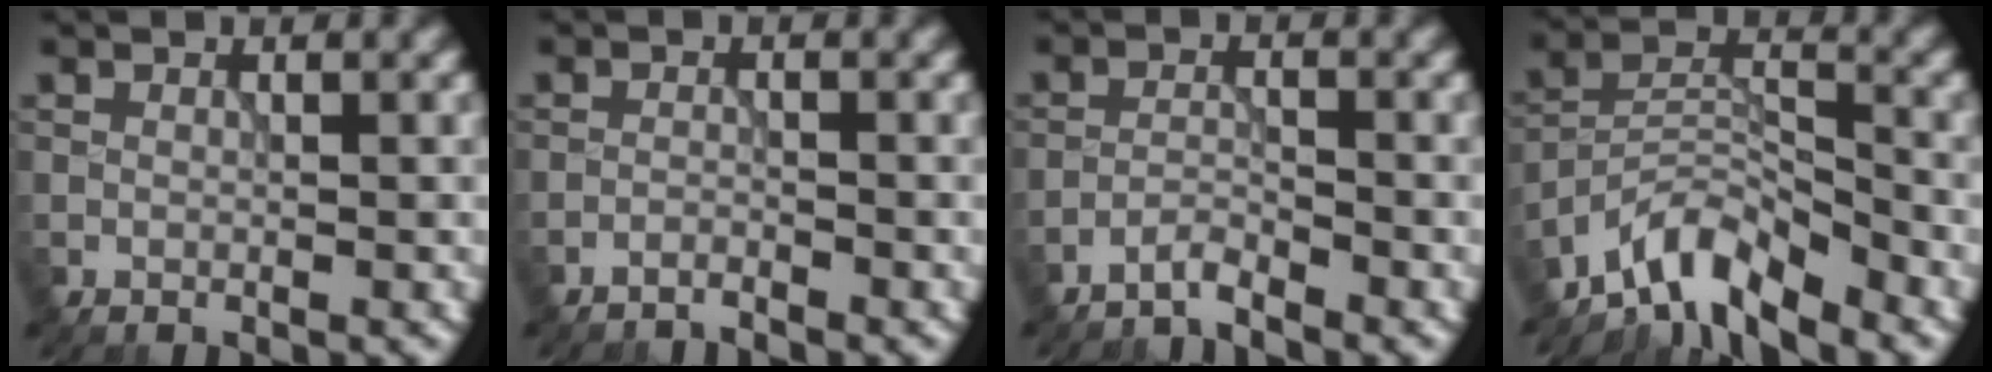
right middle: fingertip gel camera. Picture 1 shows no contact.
{"total": 1.4, "force": [-1.4, 0.1, 0.2], "torque": [-0.001, -0.001, -0.031]}
{"total": 1.8, "force": [-1.8, 0.1, 0.4], "torque": [-0.003, 0.004, -0.040]}
{"total": 6.3, "force": [-5.3, 1.7, 2.9], "torque": [-0.046, 0.001, -0.110]}